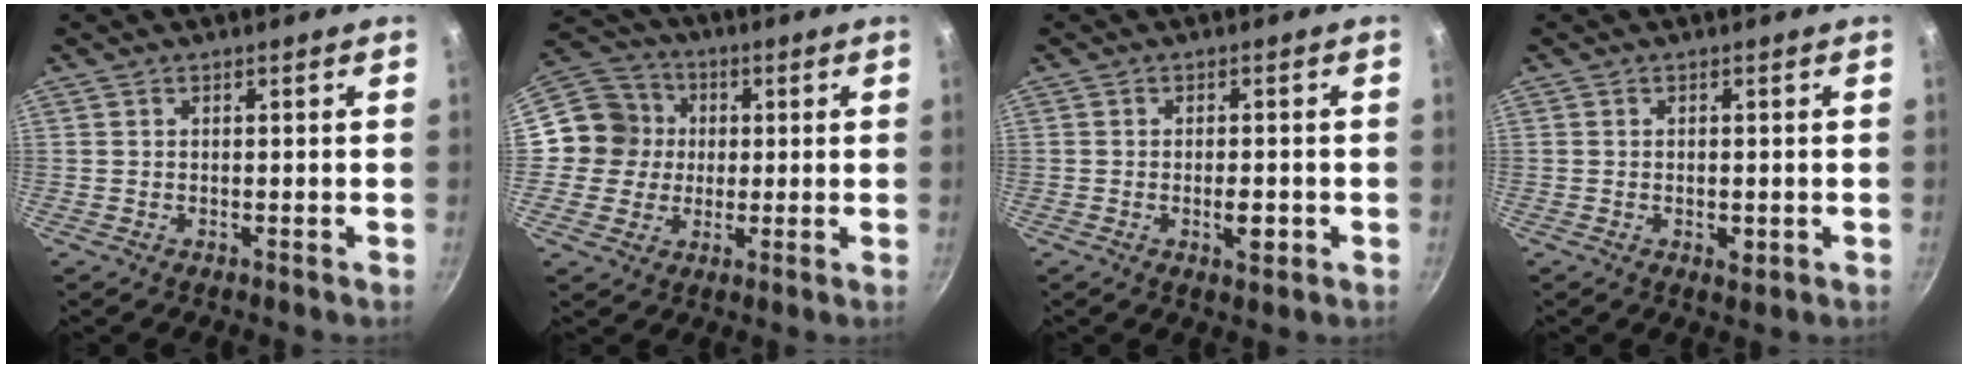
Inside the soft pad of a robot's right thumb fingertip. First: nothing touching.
{"total": 10.8, "force": [0.5, 10.5, 2.8], "torque": [-0.013, 0.027, -0.008]}
{"total": 3.9, "force": [-1.2, 1.6, 3.4], "torque": [-0.047, 0.005, -0.017]}
{"total": 2.5, "force": [-0.6, 1.3, 2.0], "torque": [-0.032, -0.004, -0.008]}